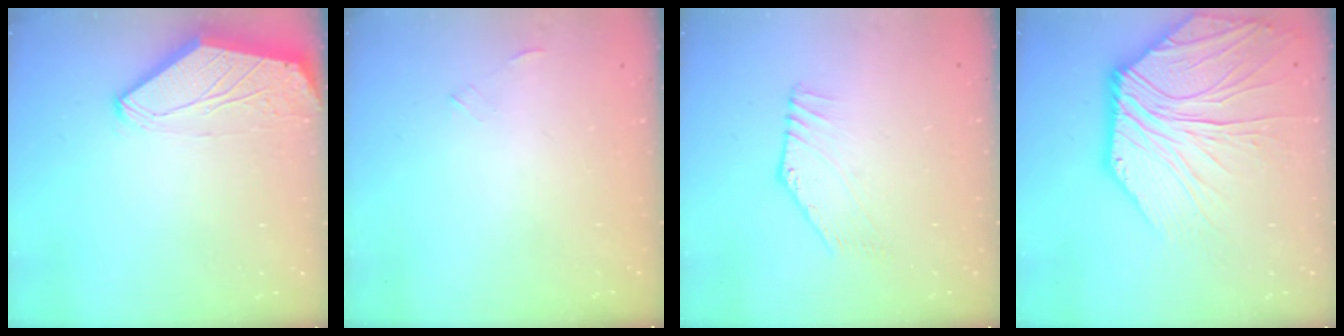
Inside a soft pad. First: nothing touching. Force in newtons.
{"total": 0.0}
{"total": 3.0, "press": 3.0, "slide": 0.1}
{"total": 14.4, "press": 14.2, "slide": 2.2}